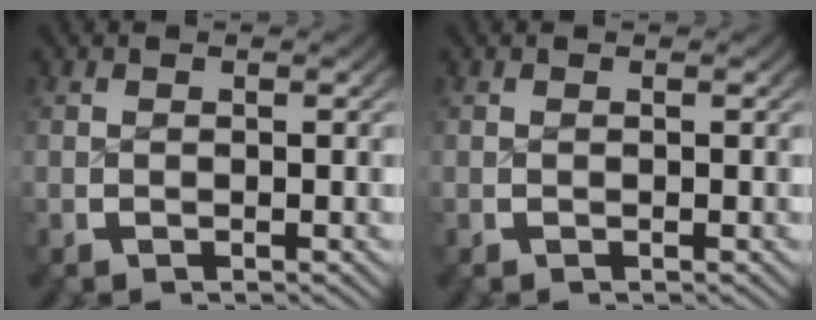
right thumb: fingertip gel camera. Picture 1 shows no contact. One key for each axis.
{"total": 0.0}